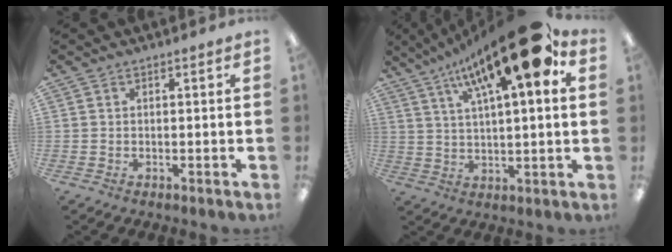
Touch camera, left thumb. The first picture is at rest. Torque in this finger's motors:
{"motor_torque": [0.47, 1.04, 1.38, -1.39, 0.24]}